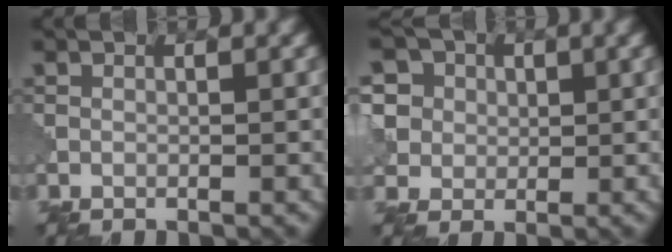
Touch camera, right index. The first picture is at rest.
{"total": 6.2, "force": [2.7, 5.3, 1.6], "torque": [-0.060, 0.022, 0.035]}